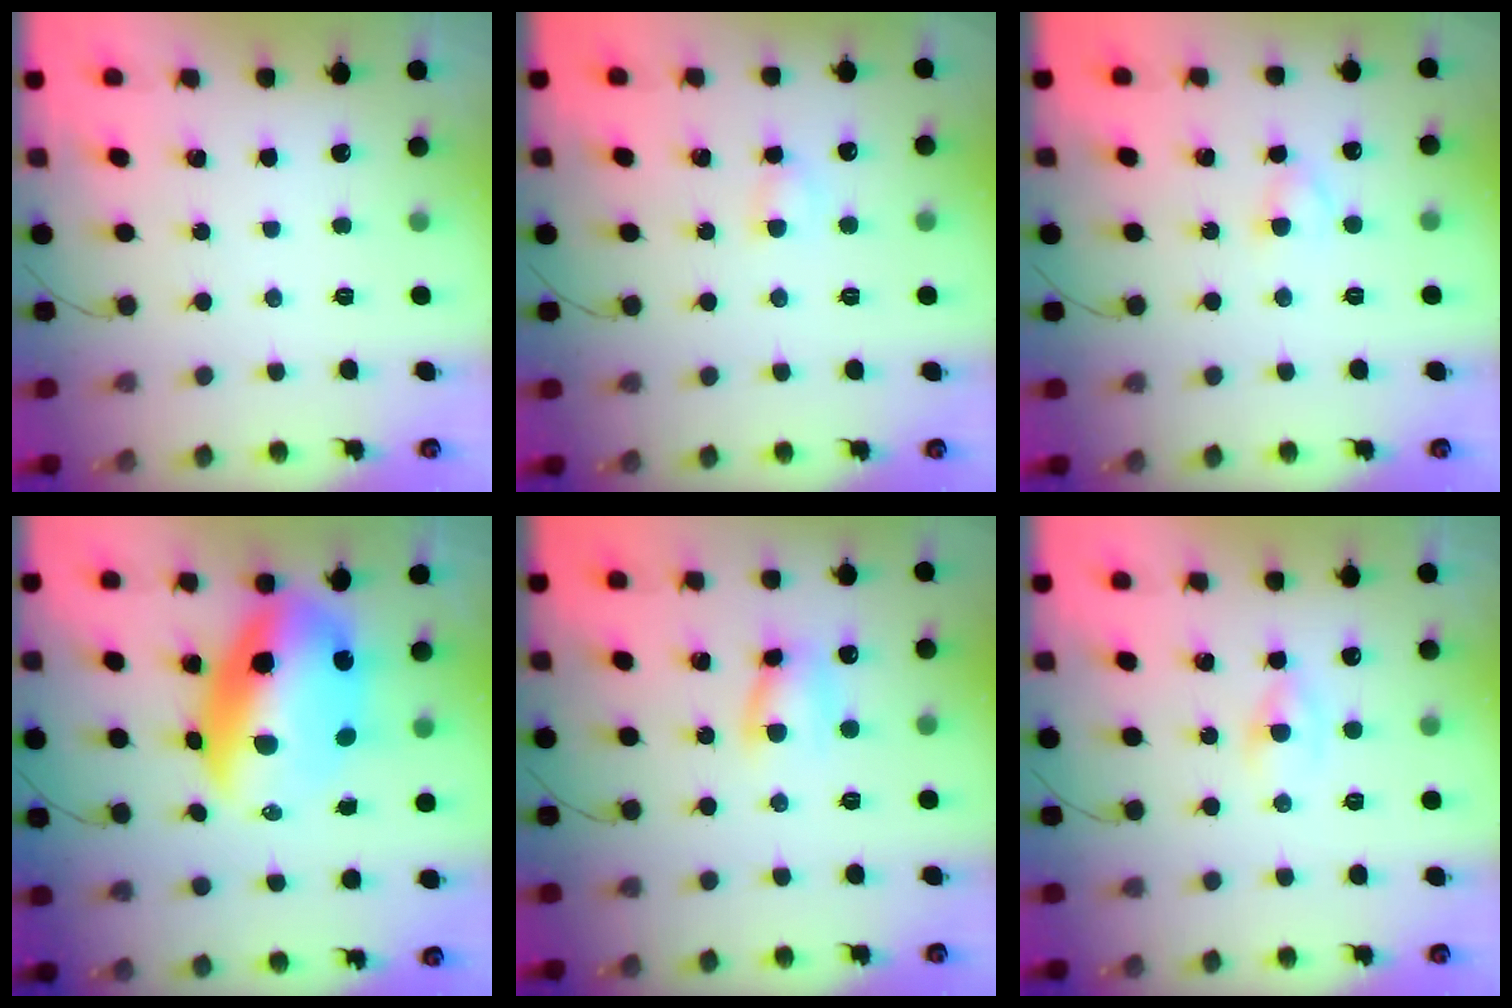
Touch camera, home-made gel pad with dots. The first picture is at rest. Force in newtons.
{"total": 3.0, "press": 2.8, "slide": 1.0}
{"total": 3.1, "press": 2.9, "slide": 1.0}
{"total": 17.2, "press": 16.8, "slide": 3.5}
{"total": 6.9, "press": 6.9, "slide": 0.0}
{"total": 1.4, "press": 1.1, "slide": 0.9}